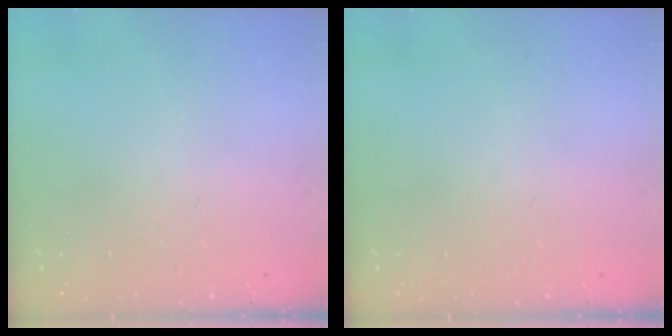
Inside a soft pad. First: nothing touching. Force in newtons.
{"total": 0.0}